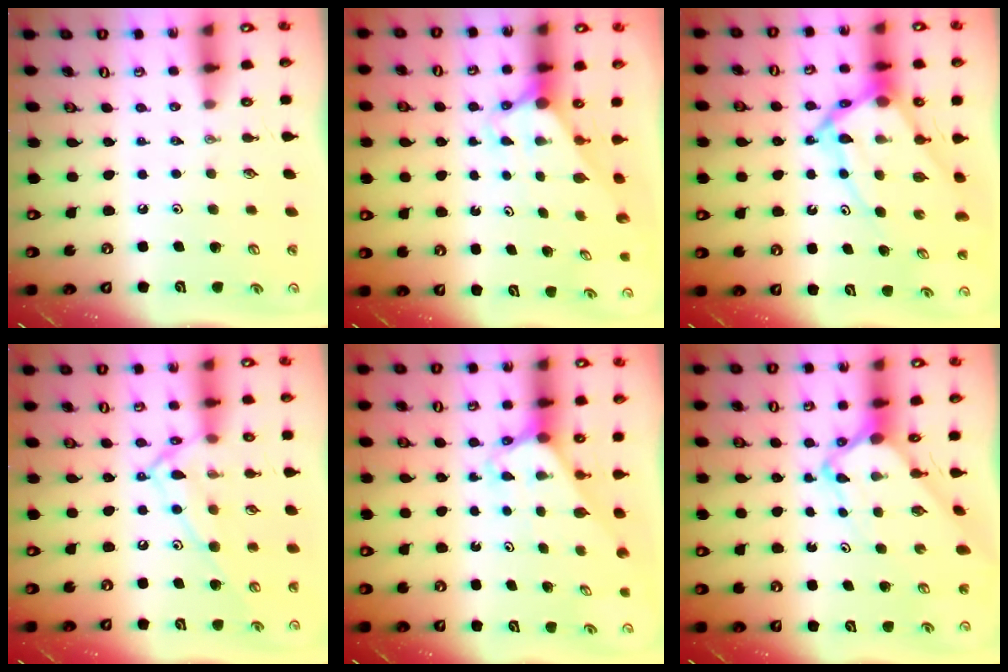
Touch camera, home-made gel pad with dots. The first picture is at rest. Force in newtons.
{"total": 2.7, "press": 2.7, "slide": 0.0}
{"total": 13.5, "press": 13.5, "slide": 1.1}
{"total": 12.6, "press": 12.6, "slide": 0.7}
{"total": 2.5, "press": 2.5, "slide": 0.2}
{"total": 5.4, "press": 5.4, "slide": 0.6}